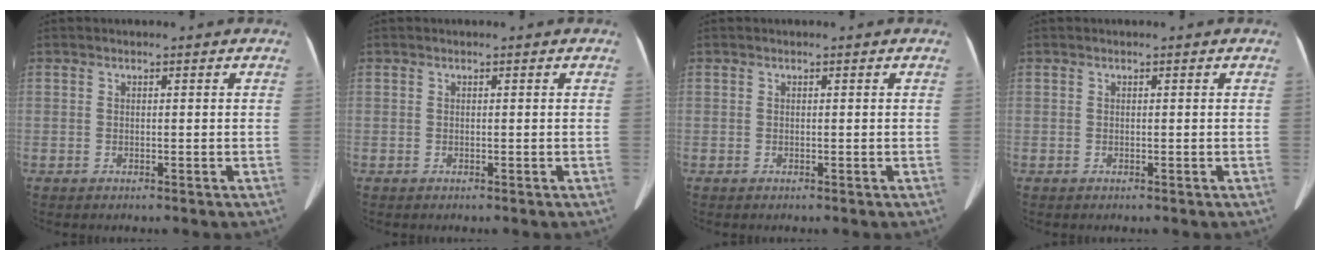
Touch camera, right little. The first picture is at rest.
{"total": 0.0}
{"total": 0.0}
{"total": 0.0}